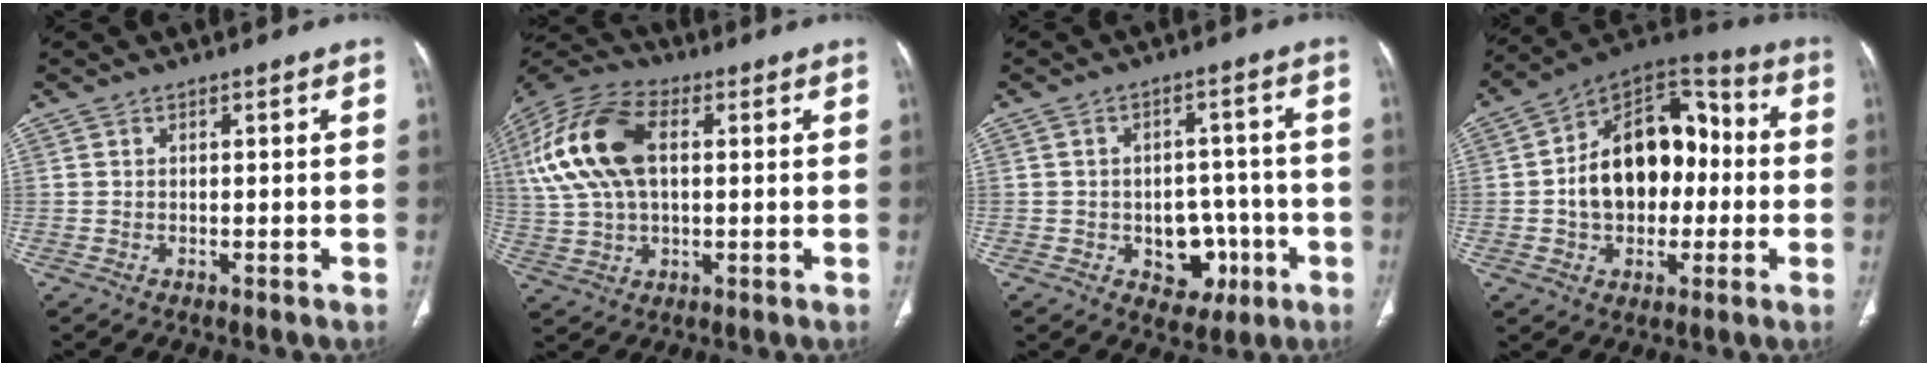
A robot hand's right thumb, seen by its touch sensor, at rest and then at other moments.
{"total": 18.0, "force": [3.5, 10.3, 14.3], "torque": [-0.300, 0.020, 0.062]}
{"total": 8.5, "force": [-2.7, 6.5, 4.8], "torque": [-0.022, 0.028, -0.026]}
{"total": 19.6, "force": [-0.6, 13.3, 14.4], "torque": [-0.184, 0.043, -0.013]}